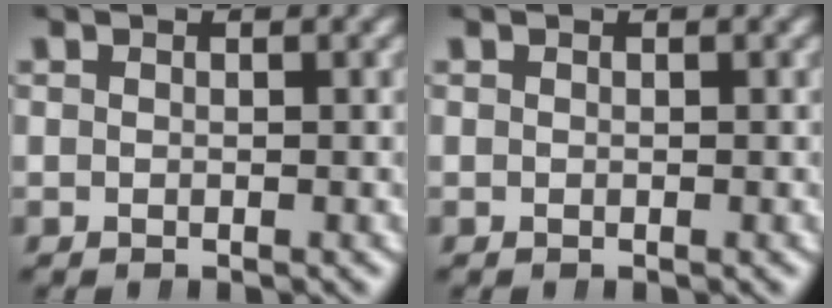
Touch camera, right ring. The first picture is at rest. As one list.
[{"total": 0.0}]